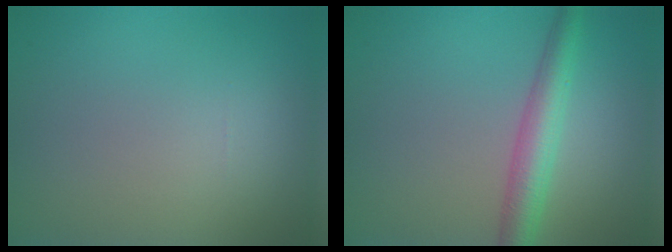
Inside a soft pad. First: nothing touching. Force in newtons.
{"total": 4.0, "press": 4.0, "slide": 0.2}